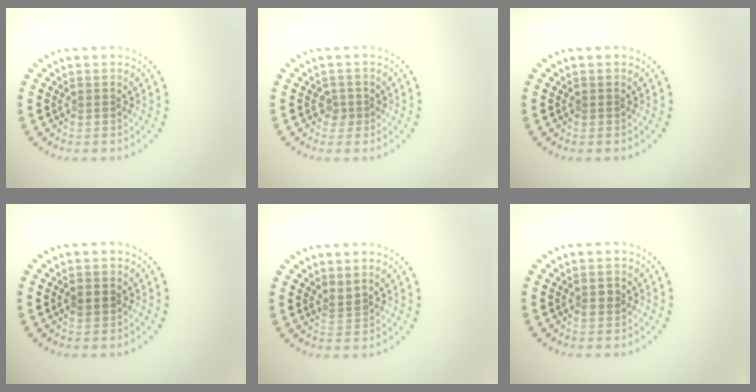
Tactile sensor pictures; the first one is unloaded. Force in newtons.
{"total": 1.1, "press": 0.8, "slide": 0.8}
{"total": 0.0}
{"total": 1.8, "press": 1.8, "slide": 0.1}
{"total": 1.0, "press": 0.4, "slide": 0.9}
{"total": 1.1, "press": 1.1, "slide": 0.1}